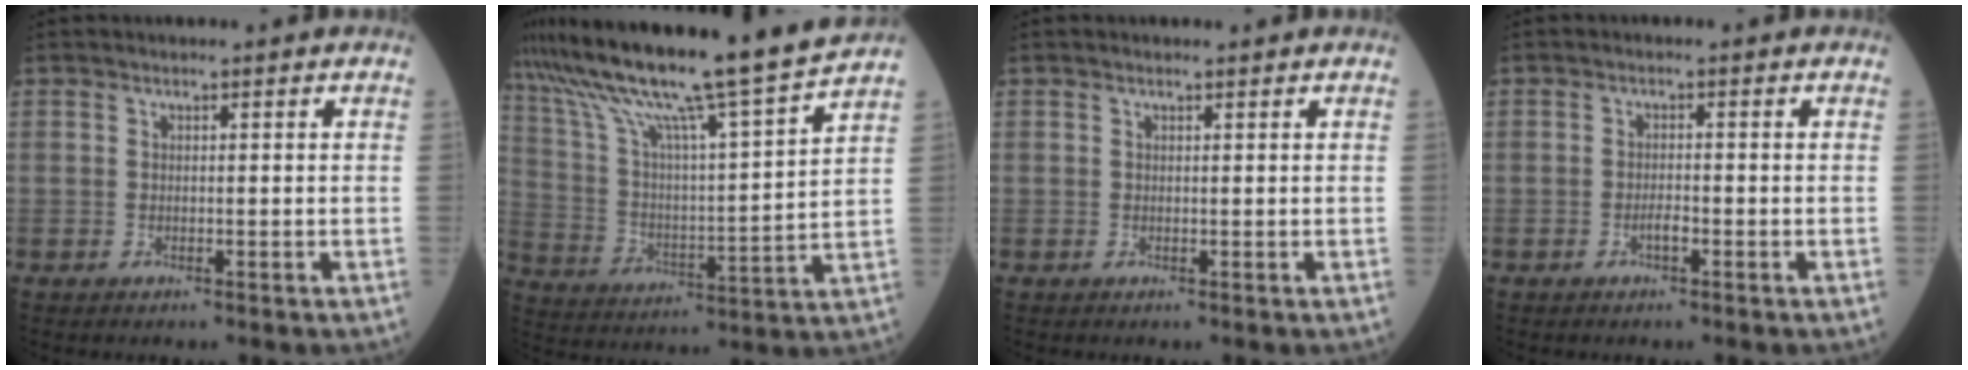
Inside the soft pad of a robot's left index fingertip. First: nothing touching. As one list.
[{"total": 21.2, "force": [17.8, -1.6, 11.4], "torque": [-0.203, -0.018, 0.291]}, {"total": 0.0}, {"total": 1.4, "force": [-0.8, 0.4, 1.1], "torque": [-0.019, 0.003, -0.016]}]